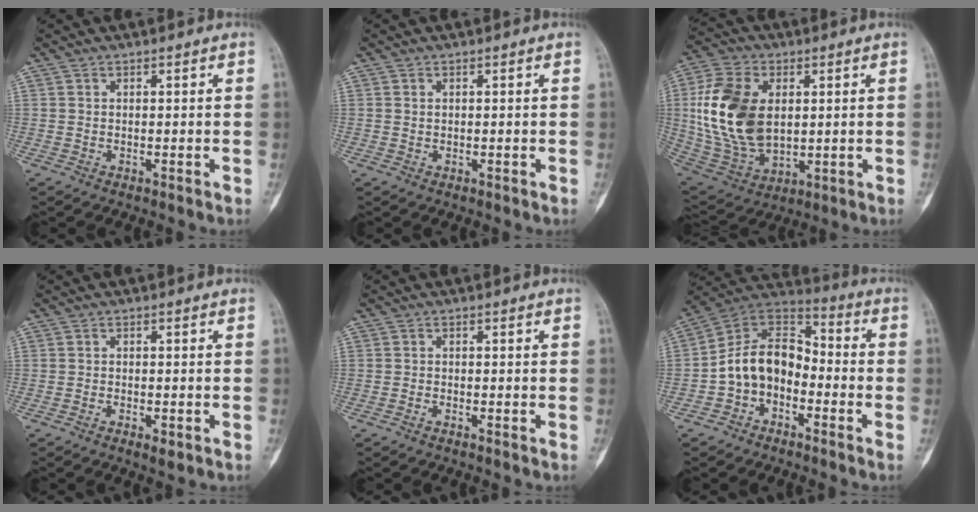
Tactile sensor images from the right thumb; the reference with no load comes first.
{"total": 0.7, "force": [0.2, 0.6, 0.3], "torque": [0.002, 0.001, 0.002]}
{"total": 19.8, "force": [2.3, 12.9, 14.8], "torque": [-0.285, -0.012, 0.055]}
{"total": 2.0, "force": [-1.1, 0.9, 1.4], "torque": [-0.020, 0.004, -0.015]}
{"total": 0.9, "force": [-0.7, 0.4, 0.3], "torque": [-0.006, 0.003, -0.015]}
{"total": 12.6, "force": [-3.6, 9.1, 7.9], "torque": [-0.114, 0.068, -0.078]}